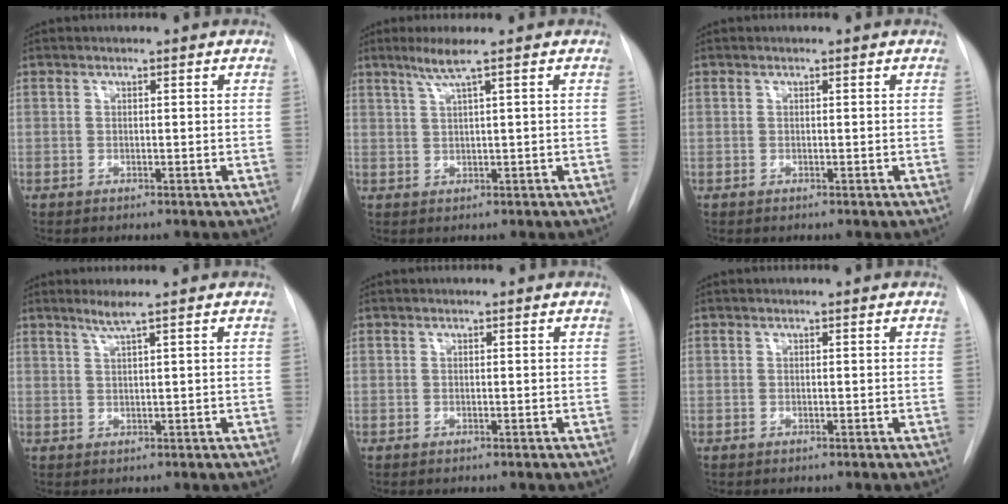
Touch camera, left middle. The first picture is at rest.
{"total": 3.2, "force": [1.9, -0.8, 2.5], "torque": [-0.059, 0.001, 0.041]}
{"total": 0.0}
{"total": 2.1, "force": [1.4, -0.6, 1.4], "torque": [-0.032, -0.003, 0.031]}
{"total": 0.0}
{"total": 0.0}